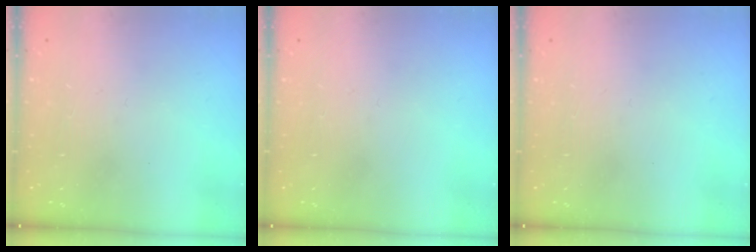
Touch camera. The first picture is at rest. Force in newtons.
{"total": 0.0}
{"total": 0.0}